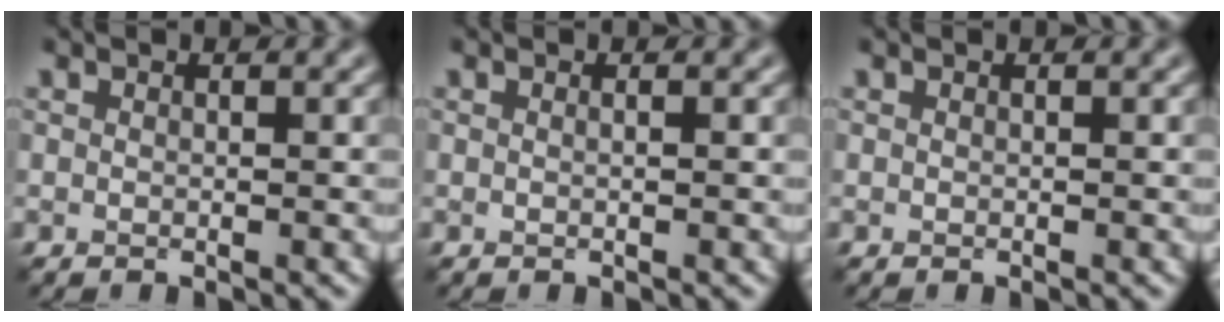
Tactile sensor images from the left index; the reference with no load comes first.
{"total": 0.0}
{"total": 0.0}